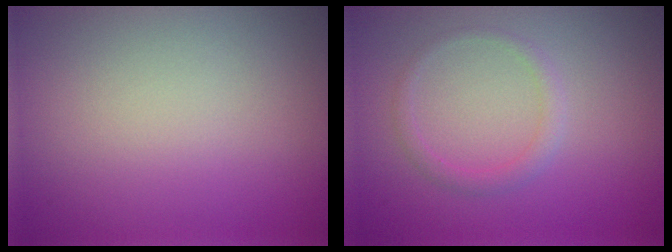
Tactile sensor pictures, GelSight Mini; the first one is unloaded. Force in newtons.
{"total": 1.4, "press": 1.4, "slide": 0.1}